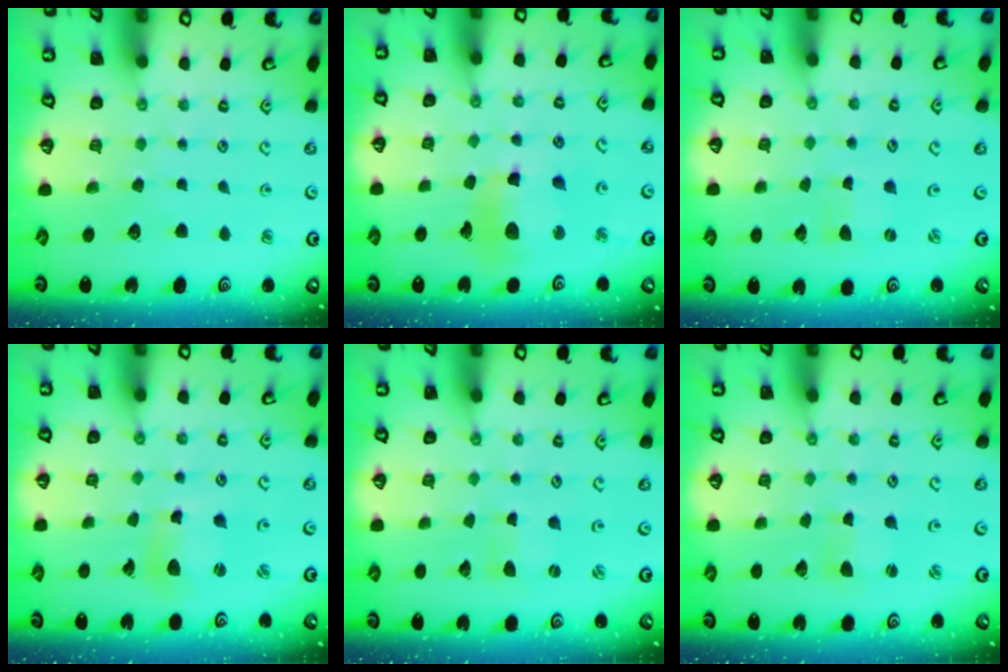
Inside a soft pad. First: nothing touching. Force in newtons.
{"total": 12.4, "press": 12.3, "slide": 1.6}
{"total": 0.0}
{"total": 7.1, "press": 7.0, "slide": 1.0}
{"total": 0.0}
{"total": 1.4, "press": 1.4, "slide": 0.3}